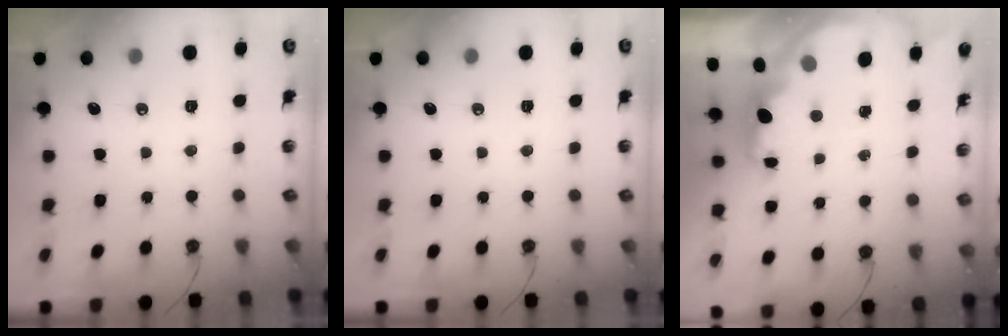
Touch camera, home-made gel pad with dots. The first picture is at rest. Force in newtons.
{"total": 0.0}
{"total": 2.3, "press": 2.2, "slide": 0.8}